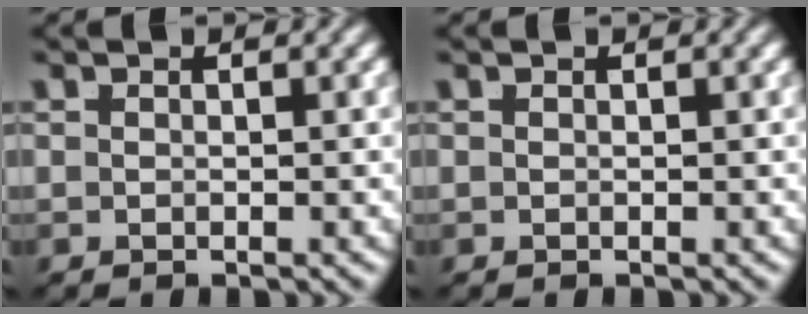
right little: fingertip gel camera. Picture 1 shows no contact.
{"total": 0.0}